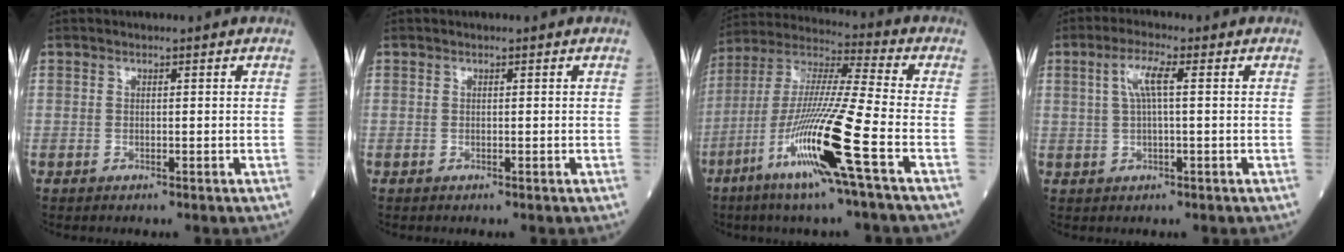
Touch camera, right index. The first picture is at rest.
{"total": 0.0}
{"total": 16.9, "force": [-7.1, -1.1, 15.3], "torque": [-0.317, -0.025, -0.137]}
{"total": 4.2, "force": [1.1, 0.4, 4.0], "torque": [-0.084, 0.014, 0.025]}